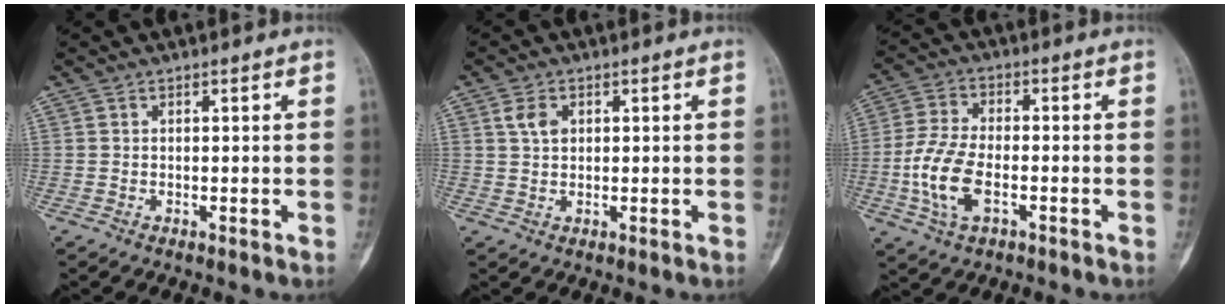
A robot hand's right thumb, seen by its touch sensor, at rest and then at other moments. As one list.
[{"total": 3.1, "force": [0.9, 2.2, 2.0], "torque": [-0.031, 0.002, 0.019]}, {"total": 10.5, "force": [-2.9, 5.4, 8.5], "torque": [-0.184, 0.013, -0.059]}]